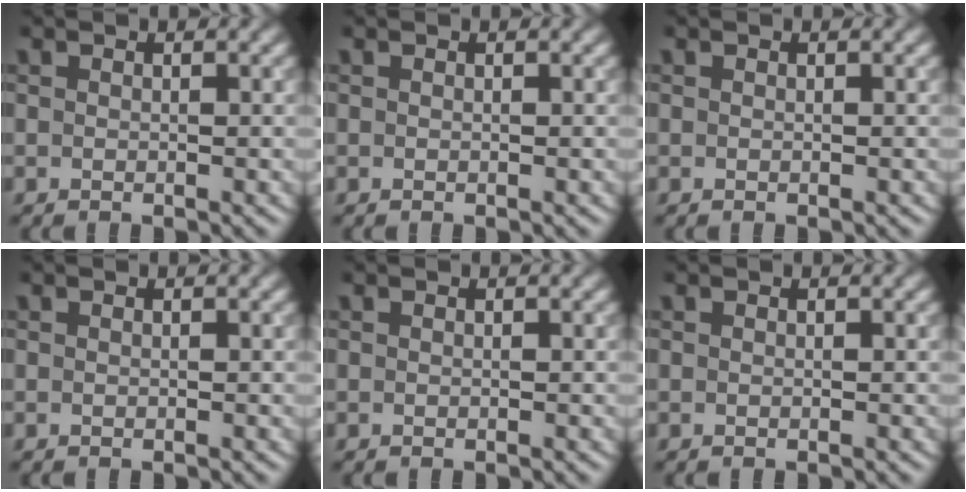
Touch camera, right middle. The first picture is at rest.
{"total": 0.0}
{"total": 0.0}
{"total": 0.0}
{"total": 0.0}
{"total": 0.0}